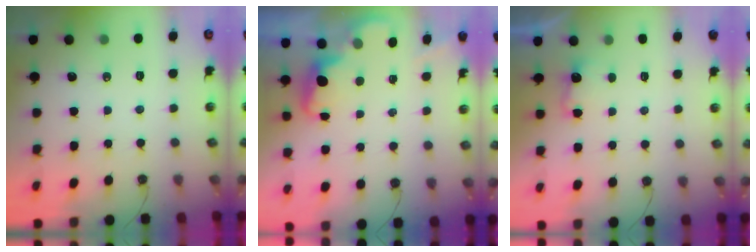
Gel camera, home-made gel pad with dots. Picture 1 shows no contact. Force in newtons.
{"total": 2.5, "press": 2.4, "slide": 0.7}
{"total": 2.7, "press": 2.5, "slide": 0.9}